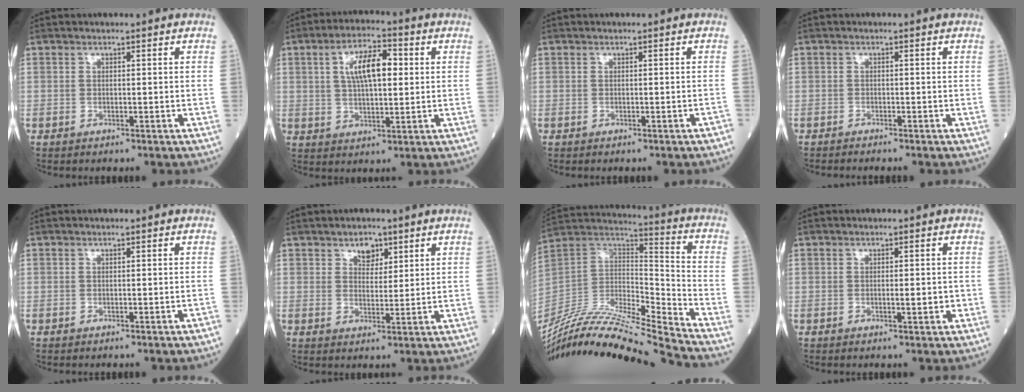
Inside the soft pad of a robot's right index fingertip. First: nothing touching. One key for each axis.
{"total": 8.7, "fx": 2.1, "fy": 3.1, "fz": 7.8, "tx": -0.143, "ty": 0.017, "tz": 0.036}
{"total": 0.7, "fx": -0.6, "fy": 0.1, "fz": 0.4, "tx": -0.004, "ty": 0.000, "tz": -0.006}
{"total": 1.4, "fx": -1.3, "fy": -0.2, "fz": 0.4, "tx": -0.008, "ty": 0.000, "tz": -0.021}
{"total": 0.0}
{"total": 3.4, "fx": 2.1, "fy": 2.0, "fz": 1.7, "tx": -0.022, "ty": 0.001, "tz": 0.035}
{"total": 23.8, "fx": -22.0, "fy": -1.1, "fz": 9.1, "tx": -0.203, "ty": -0.005, "tz": -0.386}
{"total": 1.7, "fx": -0.3, "fy": 0.3, "fz": 1.6, "tx": -0.024, "ty": 0.000, "tz": -0.003}